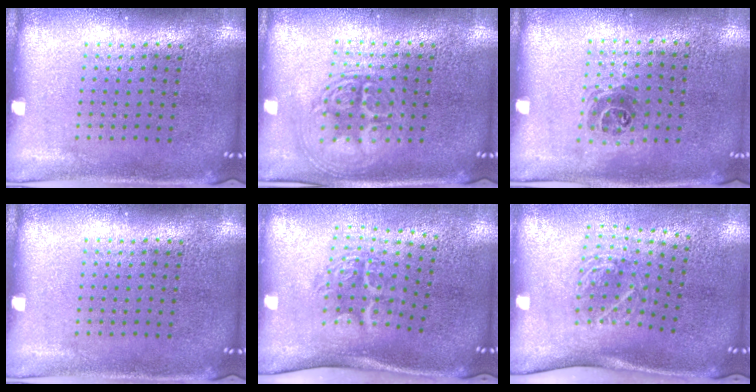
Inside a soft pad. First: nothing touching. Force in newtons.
{"total": 2.9, "press": 2.8, "slide": 0.4}
{"total": 0.9, "press": 0.8, "slide": 0.5}
{"total": 0.0}
{"total": 1.9, "press": 1.3, "slide": 1.4}
{"total": 1.8, "press": 1.3, "slide": 1.3}